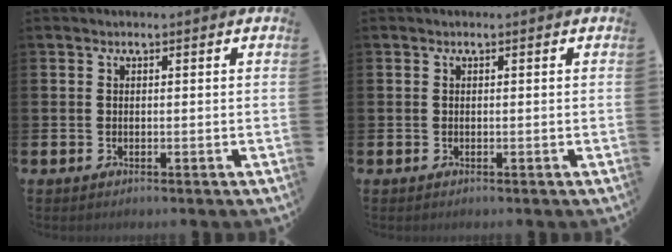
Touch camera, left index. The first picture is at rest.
{"total": 0.0}